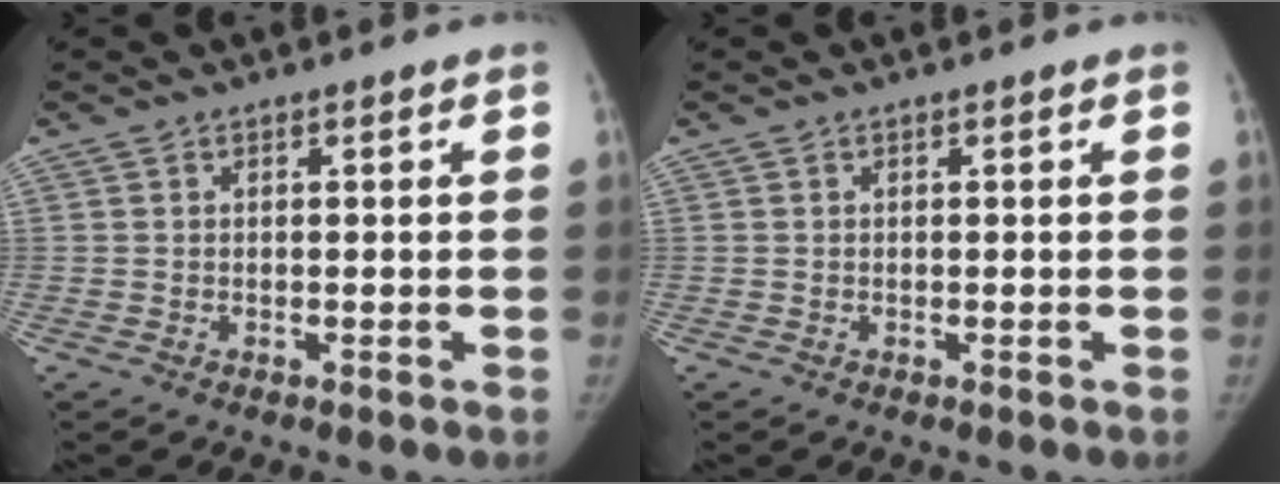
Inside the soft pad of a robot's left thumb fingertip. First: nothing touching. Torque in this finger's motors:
{"motor_torque": [0.11, 0.02, 0.30, -0.31, 0.06]}